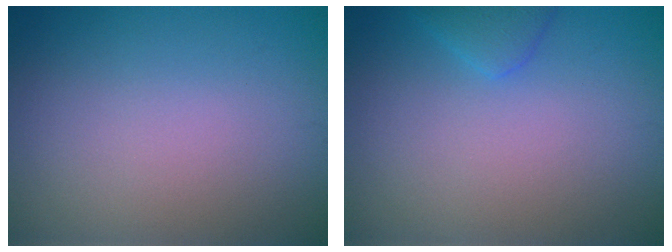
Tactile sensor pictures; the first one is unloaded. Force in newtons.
{"total": 1.7, "press": 1.7, "slide": 0.1}